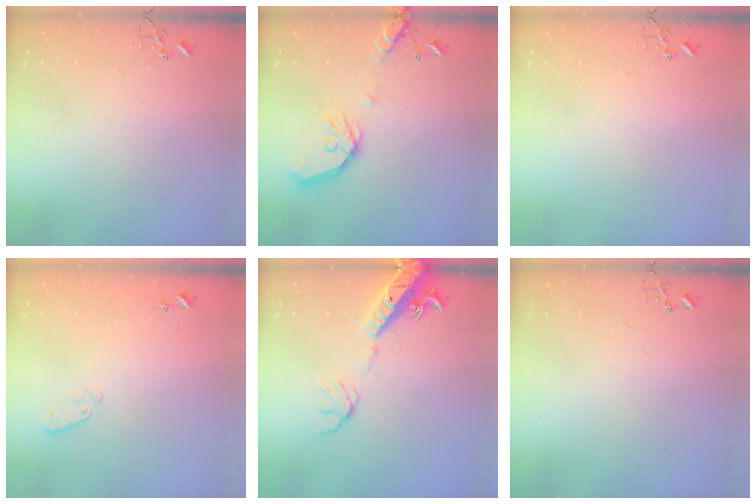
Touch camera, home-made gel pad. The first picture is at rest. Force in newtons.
{"total": 15.7, "press": 15.4, "slide": 2.5}
{"total": 0.0}
{"total": 3.8, "press": 3.7, "slide": 0.7}
{"total": 16.0, "press": 15.7, "slide": 3.3}
{"total": 0.0}